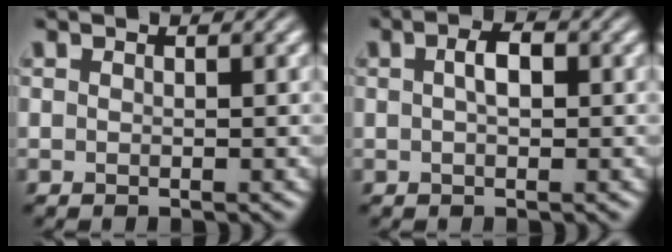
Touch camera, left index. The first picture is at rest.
{"total": 2.1, "force": [0.3, 1.0, 1.9], "torque": [-0.034, 0.005, 0.001]}